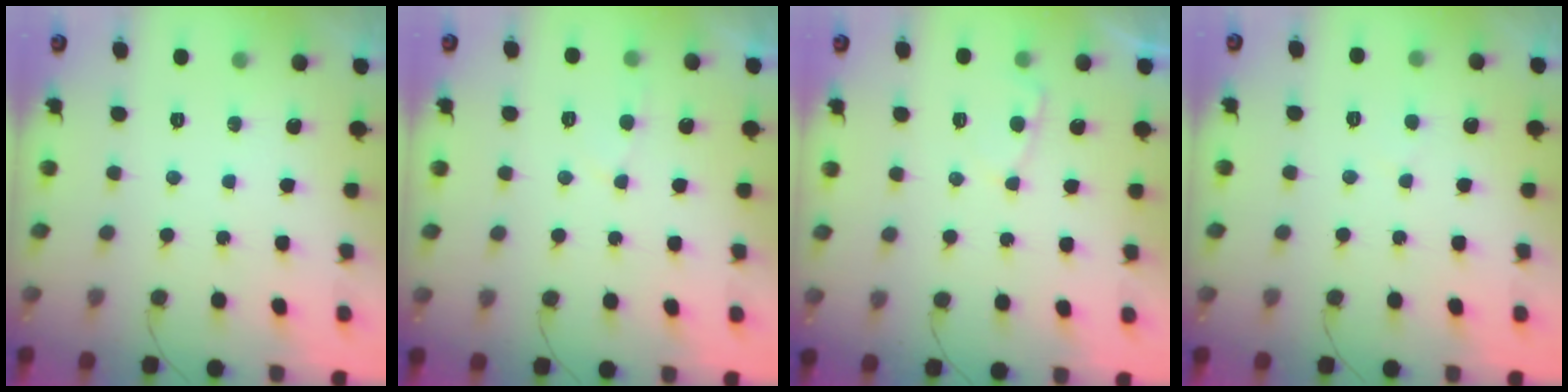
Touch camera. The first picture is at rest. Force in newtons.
{"total": 4.9, "press": 4.9, "slide": 0.3}
{"total": 4.0, "press": 4.0, "slide": 0.5}
{"total": 1.4, "press": 1.3, "slide": 0.1}